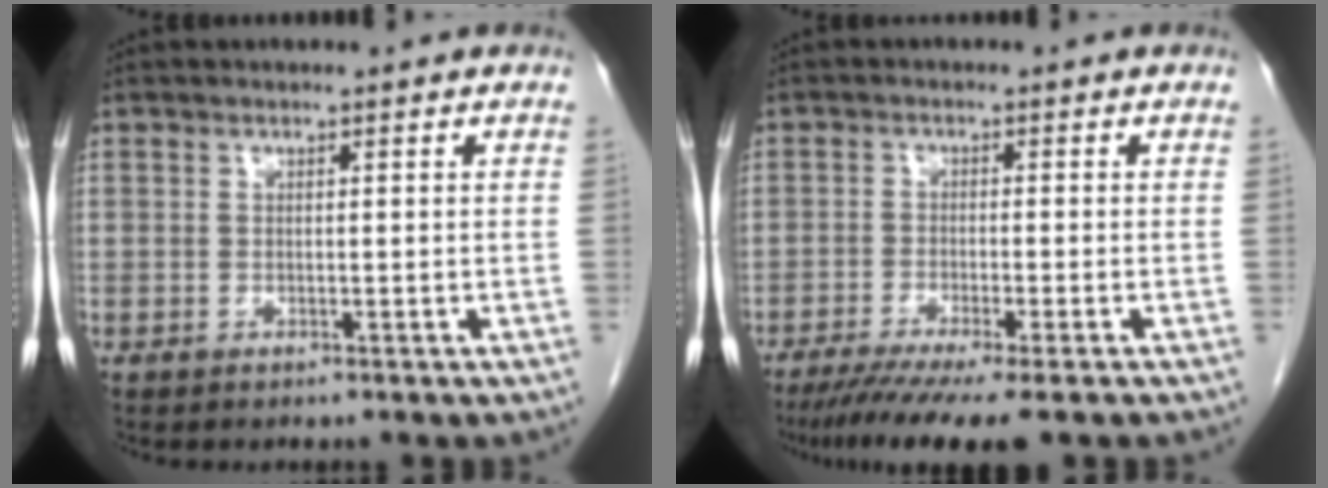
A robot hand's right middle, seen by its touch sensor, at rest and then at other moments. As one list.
[{"total": 8.9, "force": [-6.8, -0.1, 5.8], "torque": [-0.083, -0.022, -0.107]}]